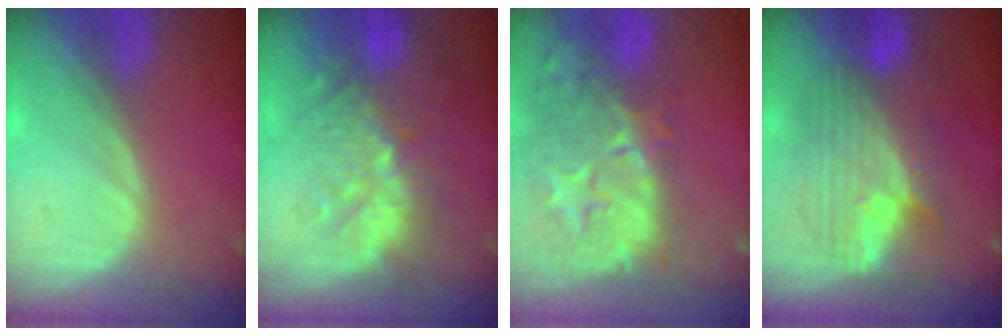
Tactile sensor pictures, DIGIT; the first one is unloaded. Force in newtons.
{"total": 11.2, "press": 9.9, "slide": 5.2}
{"total": 14.0, "press": 11.9, "slide": 7.4}
{"total": 10.5, "press": 10.4, "slide": 0.7}